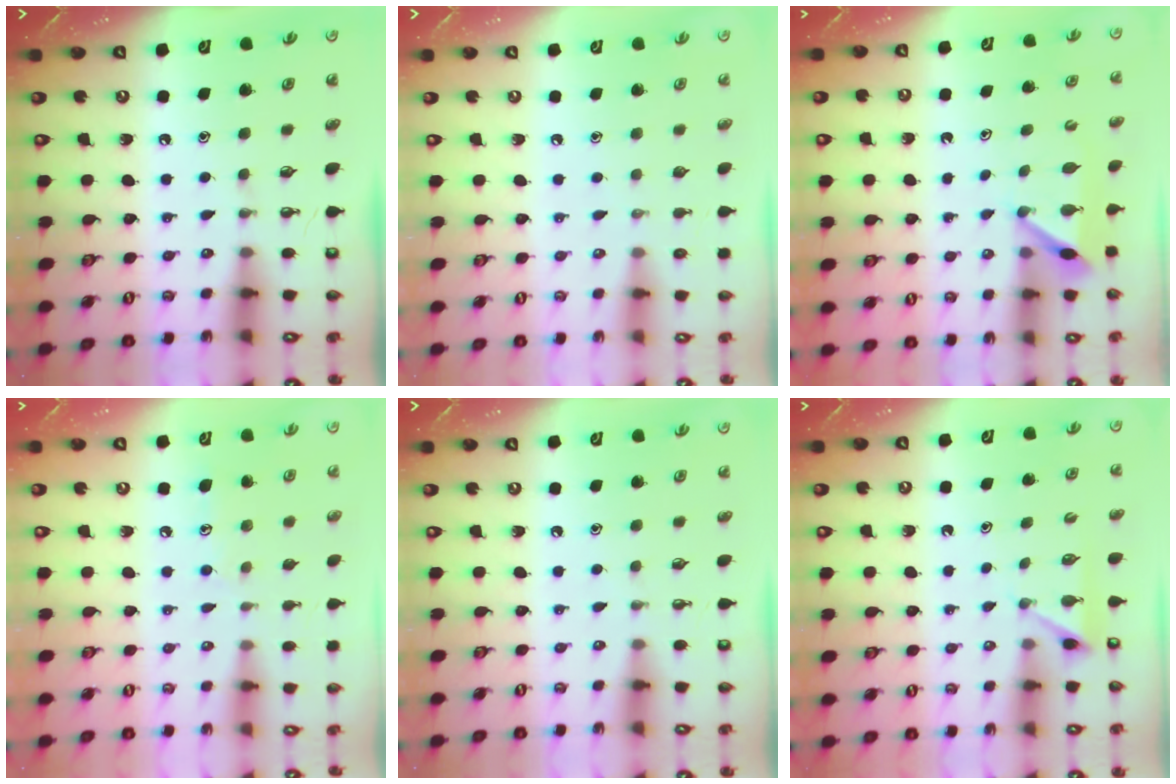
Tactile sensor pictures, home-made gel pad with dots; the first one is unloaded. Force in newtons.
{"total": 0.0}
{"total": 6.5, "press": 6.5, "slide": 0.7}
{"total": 7.0, "press": 7.0, "slide": 0.6}
{"total": 0.0}
{"total": 3.0, "press": 2.9, "slide": 0.4}